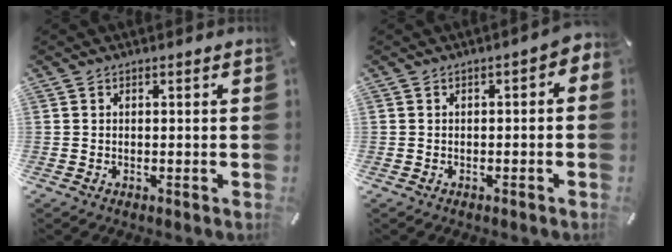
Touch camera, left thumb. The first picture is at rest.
{"total": 2.5, "force": [-1.3, 1.1, 1.8], "torque": [-0.032, 0.011, -0.026]}